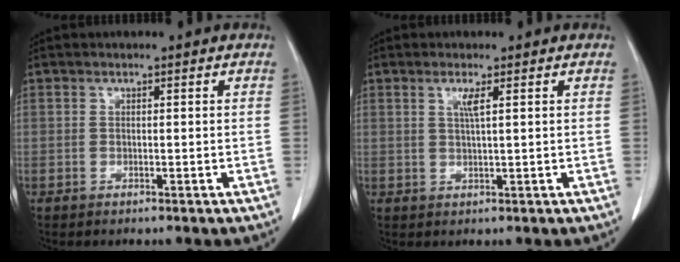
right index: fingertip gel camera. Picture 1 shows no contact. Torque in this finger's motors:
{"motor_torque": [0.05, 0.12, 0.04, 0.02]}